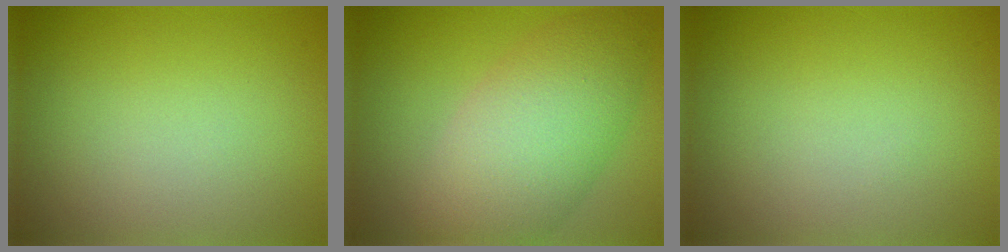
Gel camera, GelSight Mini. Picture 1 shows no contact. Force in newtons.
{"total": 7.8, "press": 7.8, "slide": 0.2}
{"total": 0.0}